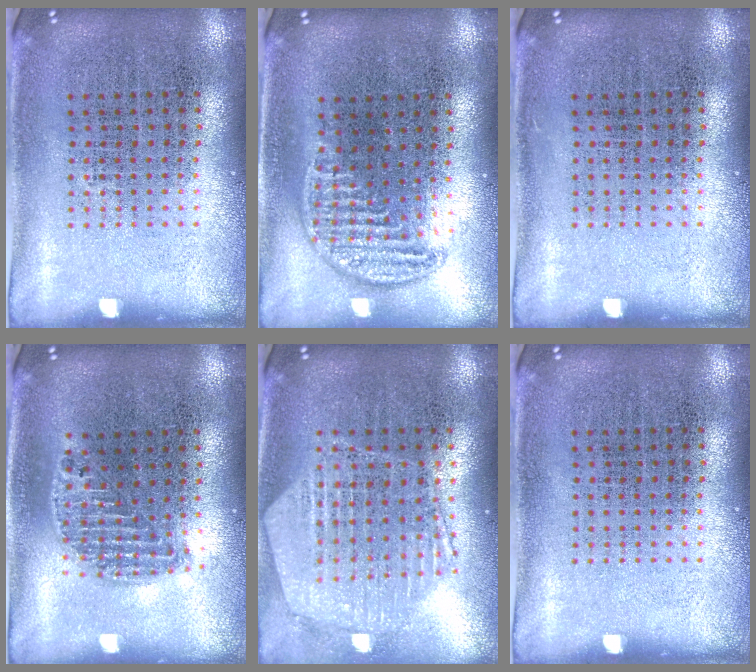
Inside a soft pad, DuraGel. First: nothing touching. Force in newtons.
{"total": 1.0, "press": 1.0, "slide": 0.4}
{"total": 0.0}
{"total": 1.2, "press": 1.1, "slide": 0.5}
{"total": 1.2, "press": 1.2, "slide": 0.2}
{"total": 0.0}